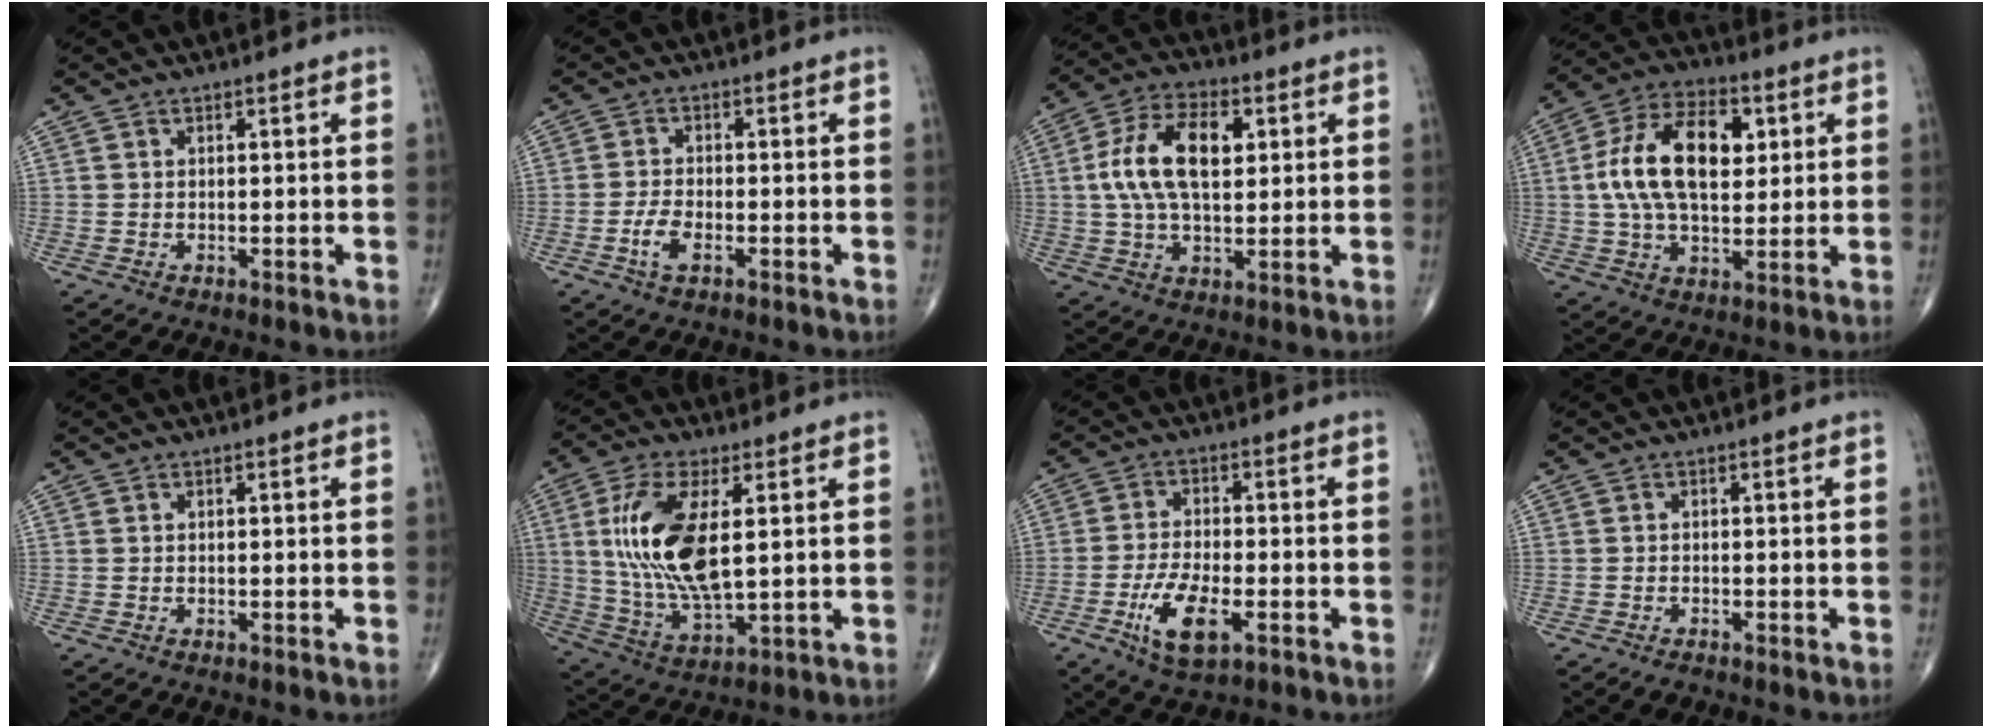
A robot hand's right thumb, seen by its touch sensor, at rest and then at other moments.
{"total": 3.7, "force": [-1.6, 1.5, 3.0], "torque": [-0.066, 0.009, -0.031]}
{"total": 14.0, "force": [2.6, 7.5, 11.6], "torque": [-0.210, 0.011, 0.044]}
{"total": 17.3, "force": [3.2, 9.7, 13.9], "torque": [-0.236, 0.011, 0.052]}
{"total": 0.0}
{"total": 16.9, "force": [2.8, 6.9, 15.2], "torque": [-0.313, -0.018, 0.062]}
{"total": 8.3, "force": [-3.2, 3.3, 6.9], "torque": [-0.138, 0.003, -0.055]}
{"total": 1.3, "force": [-1.0, 0.6, 0.7], "torque": [-0.014, 0.004, -0.013]}